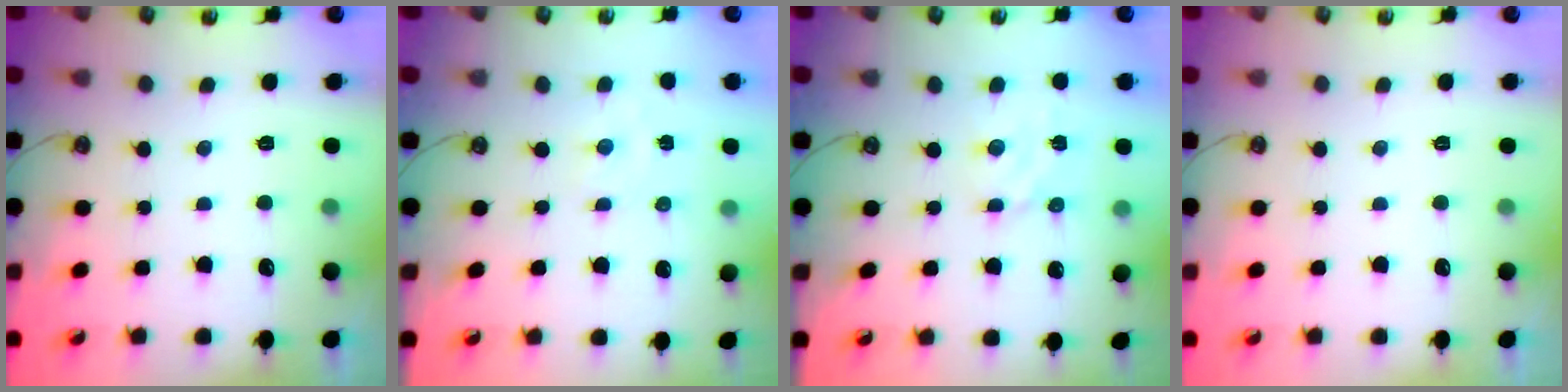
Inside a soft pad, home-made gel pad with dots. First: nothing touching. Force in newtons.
{"total": 1.0, "press": 1.0, "slide": 0.2}
{"total": 3.1, "press": 3.1, "slide": 0.1}
{"total": 0.0}